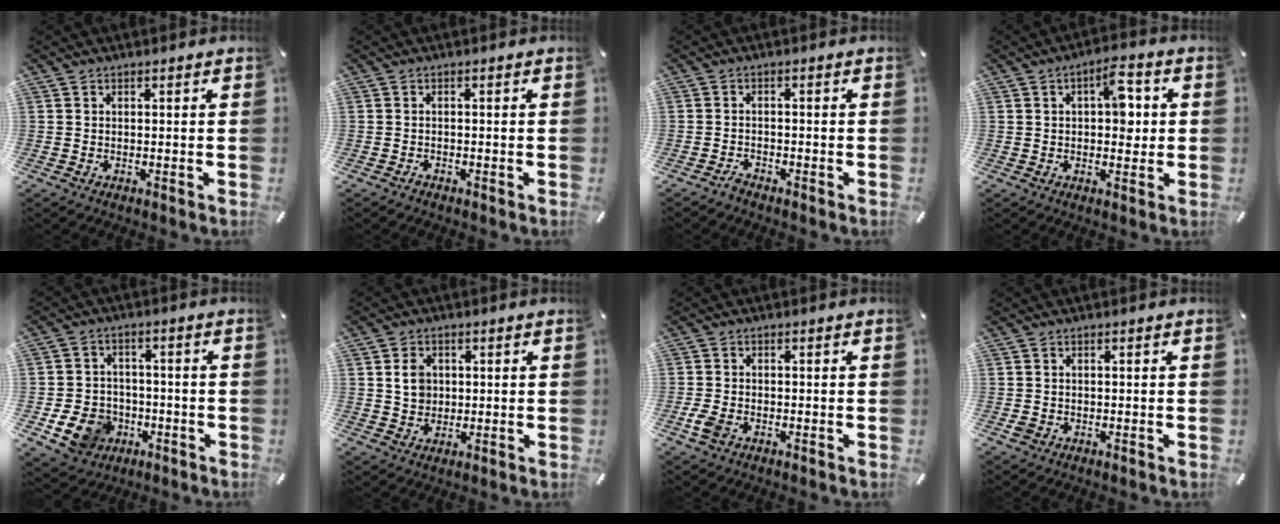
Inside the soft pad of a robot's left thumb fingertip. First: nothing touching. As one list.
[{"total": 0.6, "force": [-0.6, 0.2, 0.1], "torque": [-0.003, 0.002, -0.014]}, {"total": 1.7, "force": [-1.7, 0.4, 0.3], "torque": [-0.009, 0.008, -0.034]}, {"total": 8.2, "force": [1.4, 4.5, 6.7], "torque": [-0.078, -0.004, 0.016]}, {"total": 10.2, "force": [-3.8, 8.5, 4.3], "torque": [-0.099, 0.029, -0.064]}, {"total": 4.8, "force": [0.9, 4.3, 1.9], "torque": [-0.030, 0.003, 0.012]}, {"total": 3.7, "force": [-1.5, 2.3, 2.5], "torque": [-0.060, -0.001, -0.030]}, {"total": 1.2, "force": [-0.4, 1.0, 0.6], "torque": [-0.011, 0.003, -0.008]}]